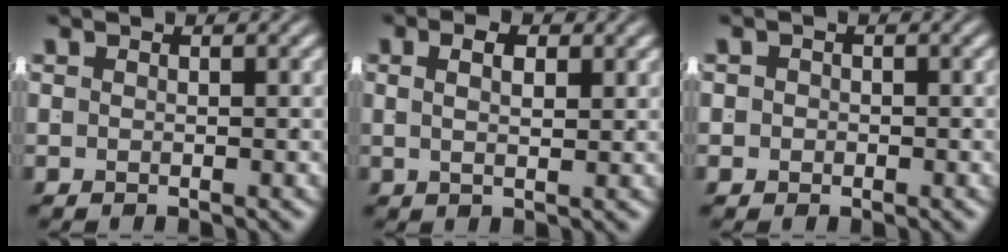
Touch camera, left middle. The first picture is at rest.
{"total": 2.1, "force": [0.7, 0.2, 1.9], "torque": [-0.013, -0.004, 0.015]}
{"total": 1.4, "force": [-0.5, 1.3, 0.2], "torque": [-0.008, -0.006, -0.009]}